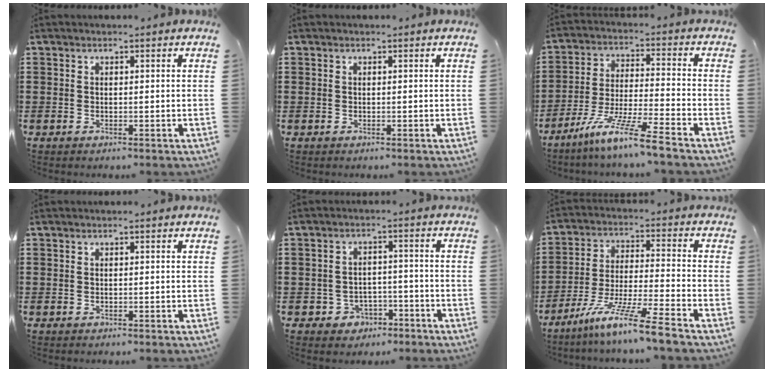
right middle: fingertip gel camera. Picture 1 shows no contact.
{"total": 0.0}
{"total": 9.7, "force": [-7.8, -0.7, 5.7], "torque": [-0.113, -0.009, -0.154]}
{"total": 0.0}
{"total": 3.1, "force": [-2.4, 1.8, 0.4], "torque": [-0.016, 0.007, -0.053]}
{"total": 10.2, "force": [-8.2, -0.8, 6.0], "torque": [-0.117, -0.007, -0.163]}